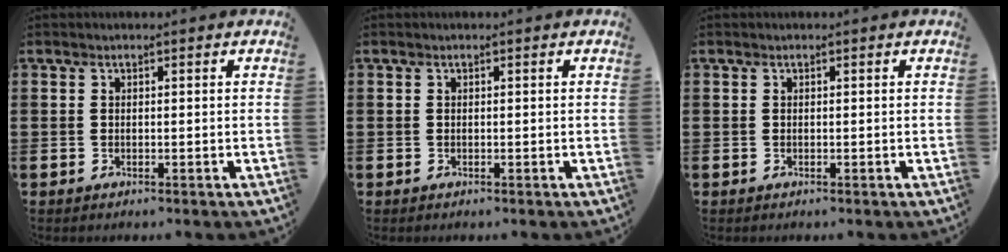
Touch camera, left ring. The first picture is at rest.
{"total": 0.0}
{"total": 0.0}